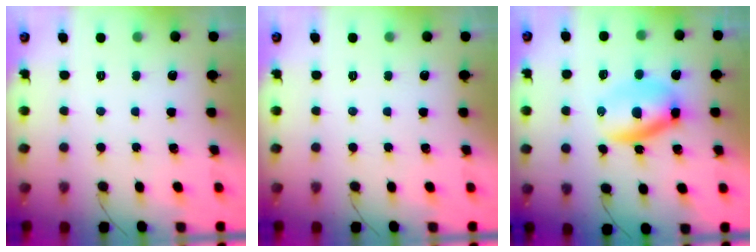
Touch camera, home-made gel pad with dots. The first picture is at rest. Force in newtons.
{"total": 0.0}
{"total": 7.0, "press": 6.7, "slide": 1.8}